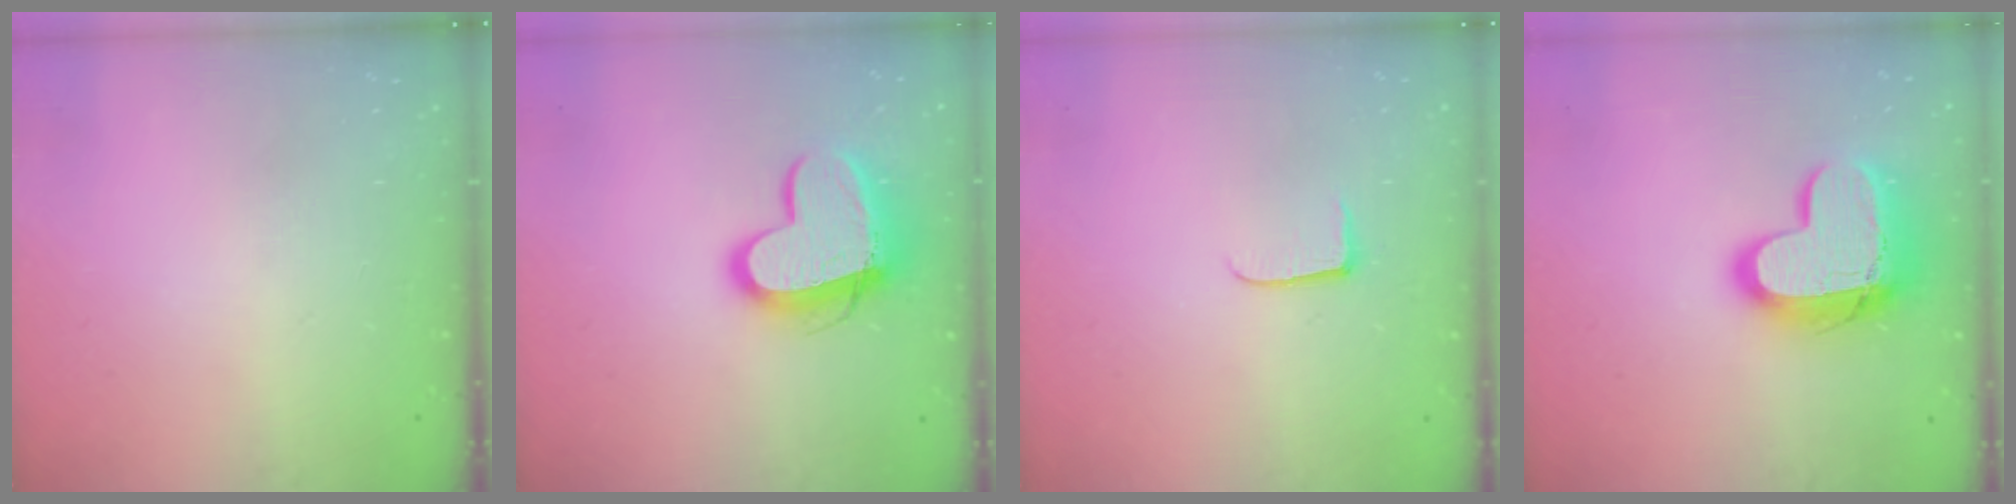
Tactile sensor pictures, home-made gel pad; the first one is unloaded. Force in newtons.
{"total": 13.7, "press": 13.6, "slide": 1.3}
{"total": 5.0, "press": 5.0, "slide": 0.5}
{"total": 16.2, "press": 16.1, "slide": 1.3}